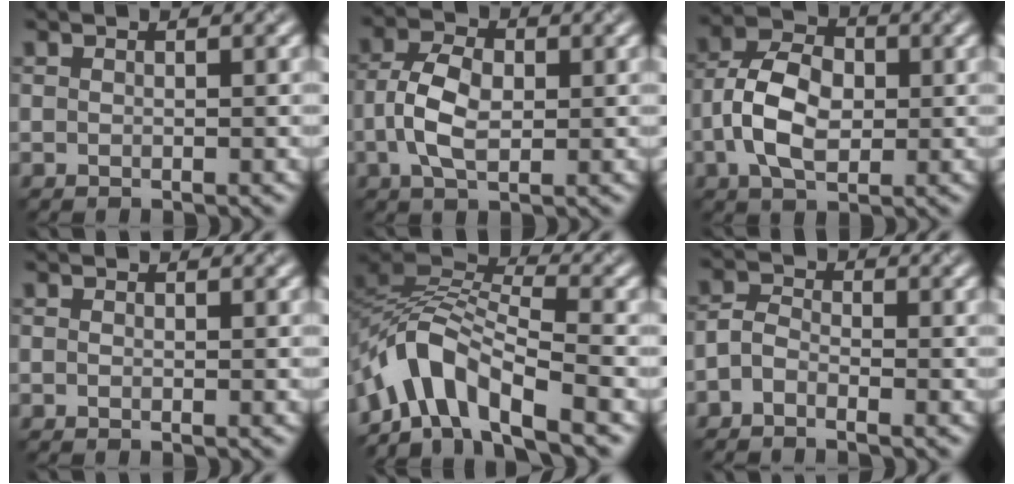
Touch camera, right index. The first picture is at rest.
{"total": 4.7, "force": [-0.5, 2.8, 3.8], "torque": [-0.083, 0.000, -0.014]}
{"total": 6.3, "force": [-0.7, 4.1, 4.7], "torque": [-0.097, 0.001, -0.020]}
{"total": 0.0}
{"total": 8.1, "force": [-5.1, 3.1, 5.4], "torque": [-0.089, 0.009, -0.109]}
{"total": 2.0, "force": [-1.3, 0.9, 1.1], "torque": [-0.024, 0.002, -0.037]}